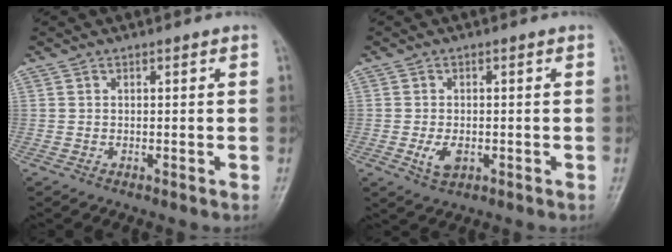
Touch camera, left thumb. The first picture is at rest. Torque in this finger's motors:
{"motor_torque": [-0.14, 0.34, 0.63, 0.28, 0.04]}